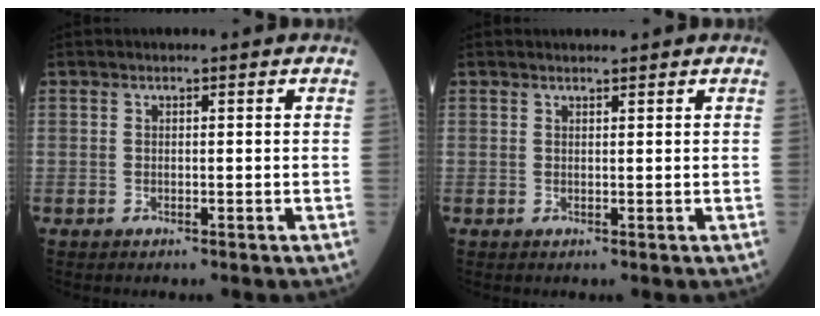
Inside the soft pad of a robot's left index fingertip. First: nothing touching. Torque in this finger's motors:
{"motor_torque": [0.37, -0.45, 0.01, 0.01]}